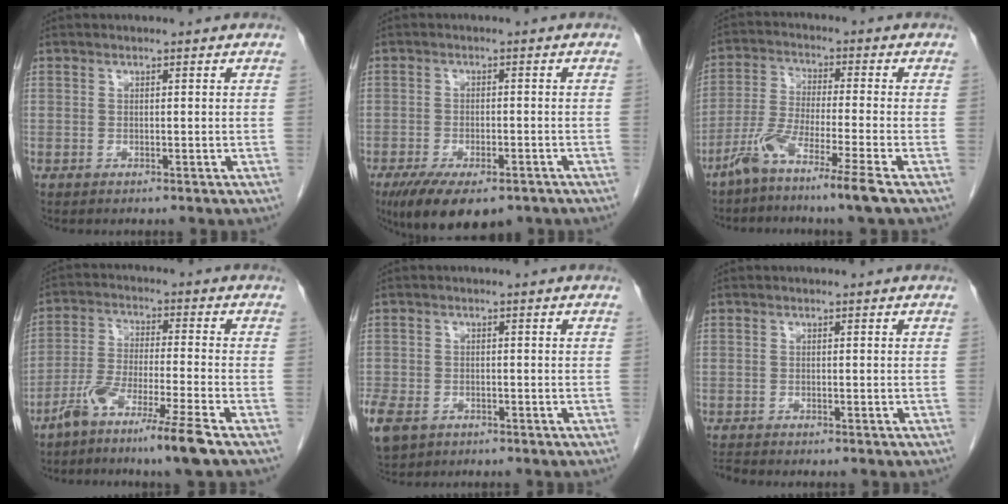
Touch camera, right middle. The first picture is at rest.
{"total": 11.2, "force": [-7.8, 4.3, 6.8], "torque": [-0.113, -0.015, -0.114]}
{"total": 8.3, "force": [-5.7, -1.3, 5.9], "torque": [-0.117, -0.021, -0.116]}
{"total": 9.3, "force": [-6.5, -1.1, 6.6], "torque": [-0.130, -0.026, -0.126]}
{"total": 10.0, "force": [-5.3, 7.0, 4.7], "torque": [-0.135, -0.014, -0.078]}
{"total": 1.1, "force": [-1.1, -0.2, 0.0], "torque": [-0.009, -0.010, -0.020]}